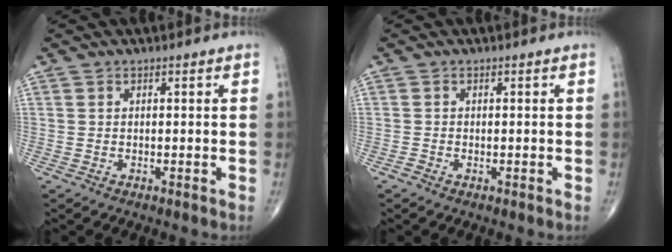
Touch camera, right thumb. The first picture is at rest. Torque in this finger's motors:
{"motor_torque": [1.38, 0.97, -0.17, -0.28, 0.01]}